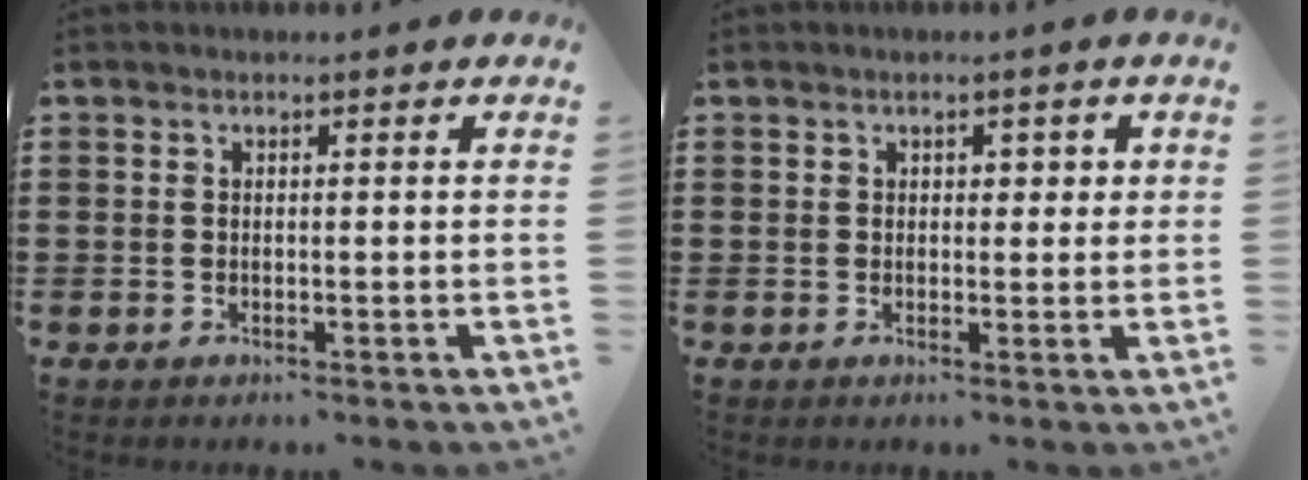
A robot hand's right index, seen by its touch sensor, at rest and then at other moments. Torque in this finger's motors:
{"motor_torque": [-0.18, 0.27, 0.04, -0.01]}